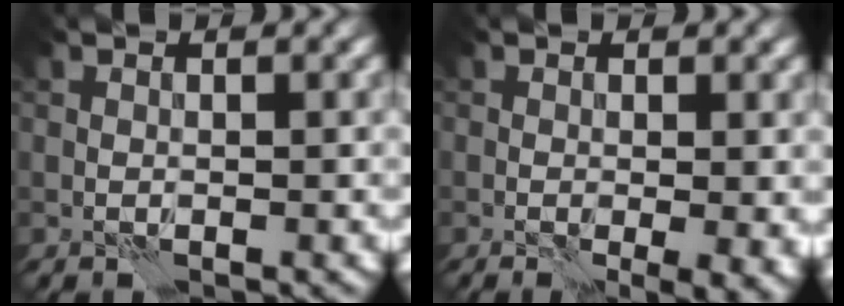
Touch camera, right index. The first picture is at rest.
{"total": 3.7, "force": [-0.3, 1.1, 3.5], "torque": [-0.033, -0.008, 0.001]}